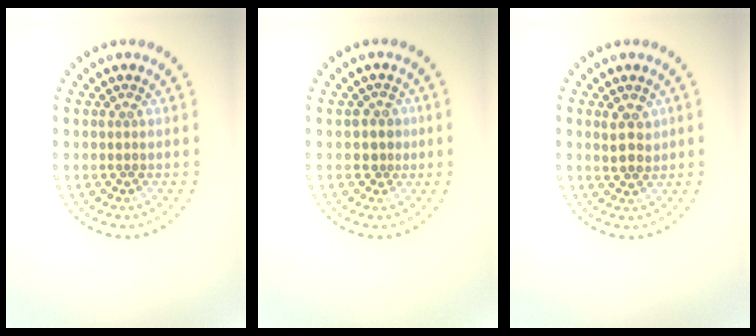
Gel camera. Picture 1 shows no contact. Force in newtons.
{"total": 1.6, "press": 1.4, "slide": 0.8}
{"total": 2.1, "press": 2.0, "slide": 0.8}